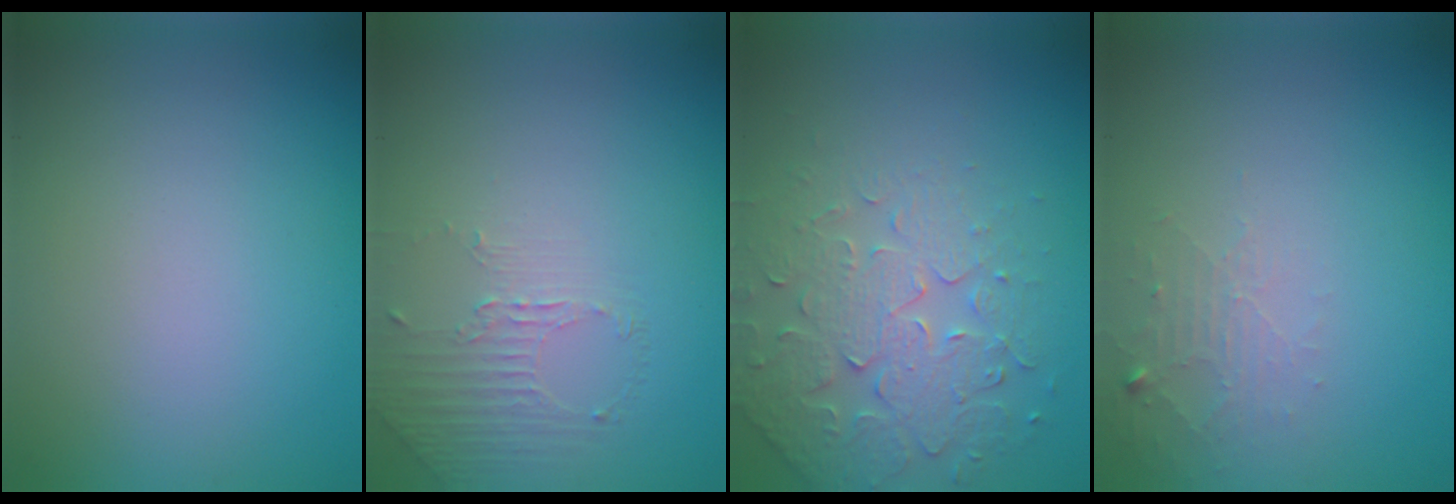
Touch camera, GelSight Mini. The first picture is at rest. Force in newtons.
{"total": 1.4, "press": 0.6, "slide": 1.2}
{"total": 4.1, "press": 3.9, "slide": 1.3}
{"total": 1.7, "press": 1.7, "slide": 0.3}